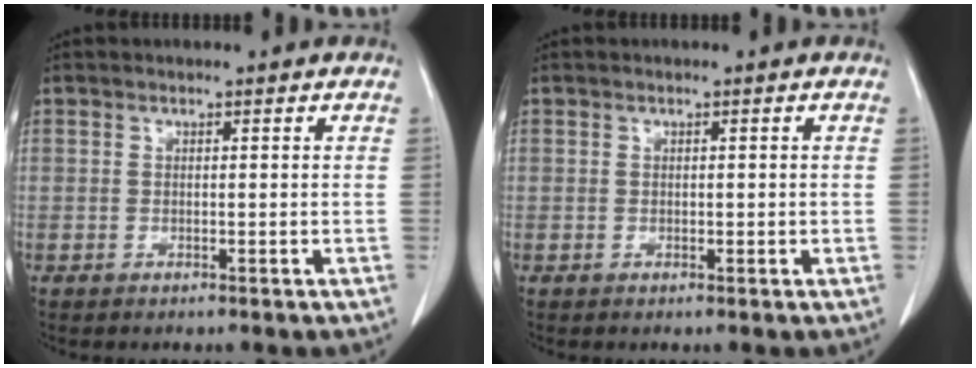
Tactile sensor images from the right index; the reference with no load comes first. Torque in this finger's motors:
{"motor_torque": [-0.34, 0.51, -0.07, 0.02]}